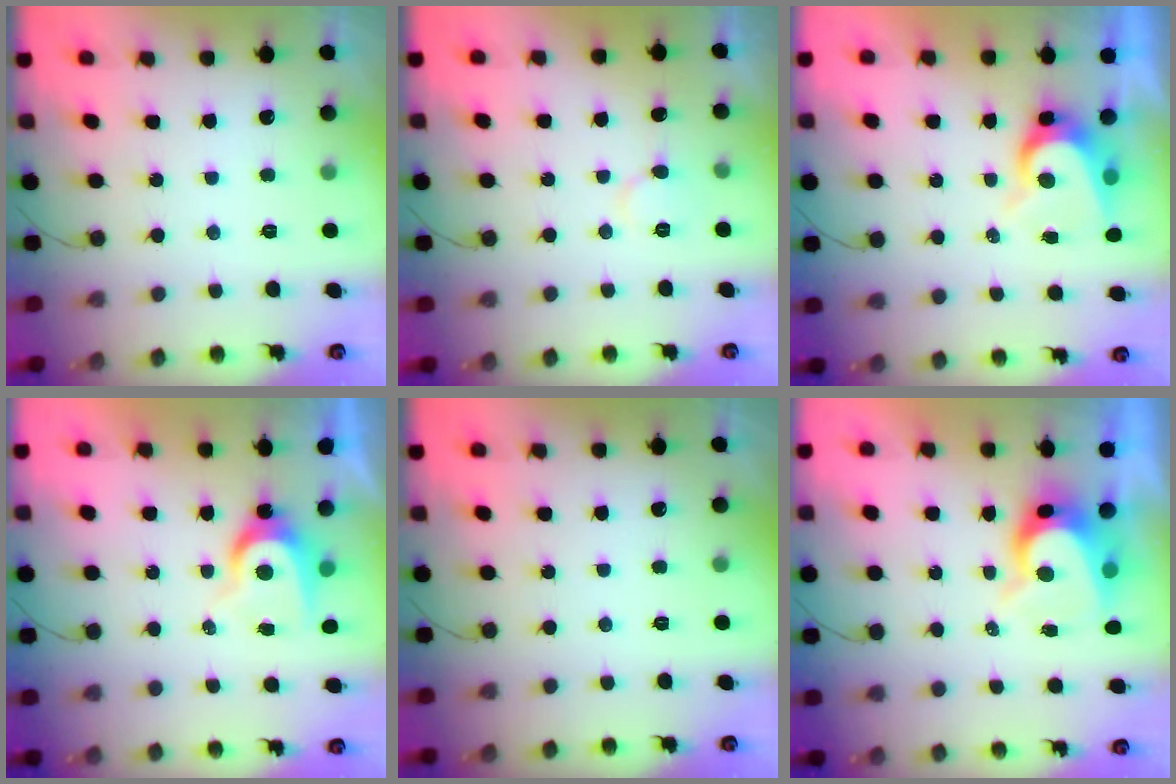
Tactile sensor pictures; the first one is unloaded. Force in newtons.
{"total": 4.6, "press": 4.6, "slide": 0.6}
{"total": 6.5, "press": 6.5, "slide": 0.7}
{"total": 7.2, "press": 7.2, "slide": 0.5}
{"total": 0.0}
{"total": 8.6, "press": 8.5, "slide": 1.0}